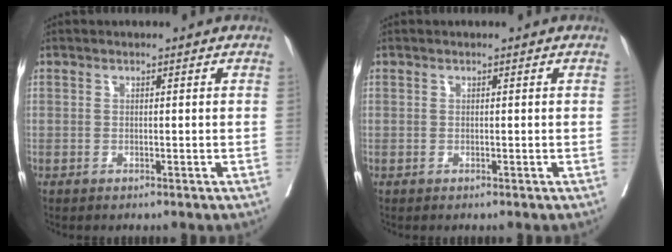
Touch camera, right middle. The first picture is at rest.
{"total": 0.0}